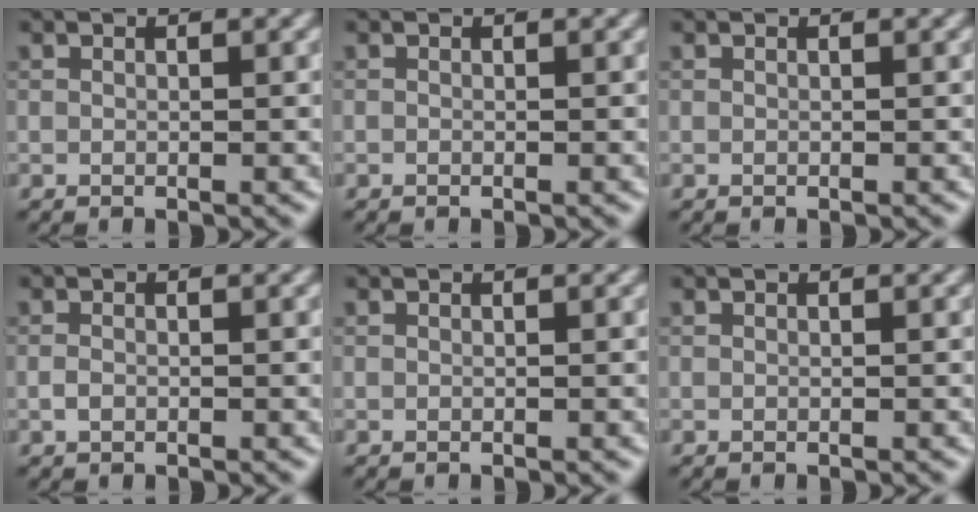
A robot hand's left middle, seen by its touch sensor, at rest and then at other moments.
{"total": 0.0}
{"total": 0.0}
{"total": 0.8, "force": [-0.3, 0.5, 0.5], "torque": [-0.011, -0.001, -0.007]}
{"total": 0.0}
{"total": 0.0}